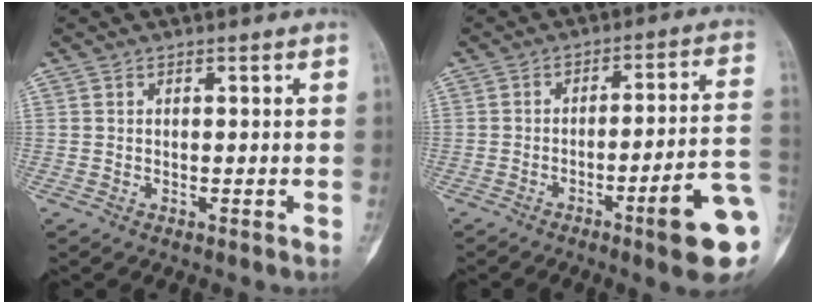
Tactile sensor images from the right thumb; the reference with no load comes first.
{"total": 14.0, "force": [-5.4, 1.5, 12.8], "torque": [-0.149, 0.028, -0.073]}